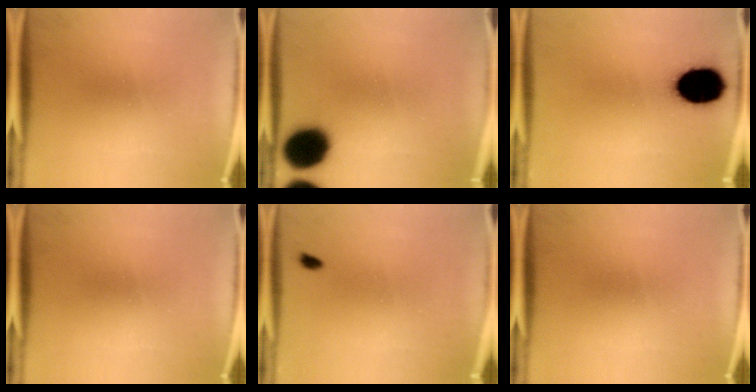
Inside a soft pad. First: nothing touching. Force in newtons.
{"total": 13.7}
{"total": 16.1}
{"total": 0.0}
{"total": 0.7}
{"total": 0.0}